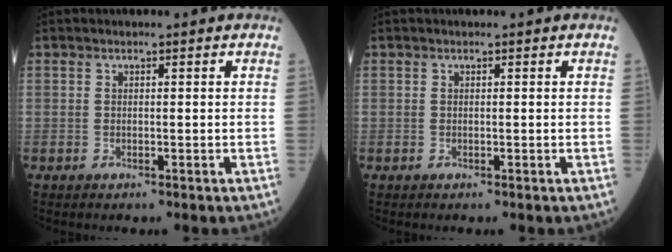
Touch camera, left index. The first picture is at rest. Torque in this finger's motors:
{"motor_torque": [0.00, 0.00, 0.00, 0.00]}